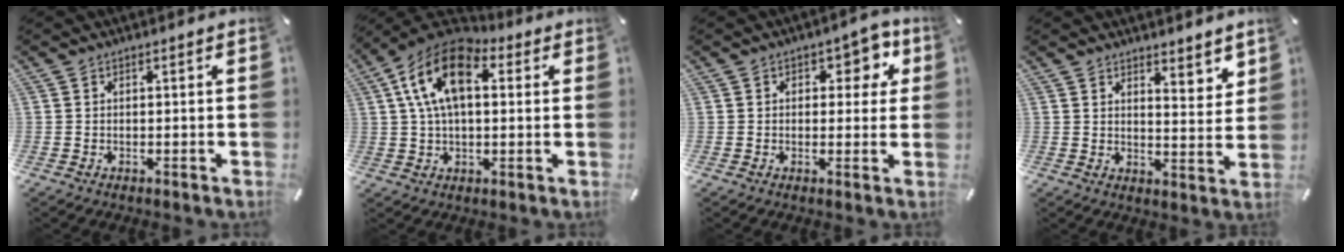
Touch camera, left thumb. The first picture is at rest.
{"total": 14.8, "force": [4.4, 8.5, 11.2], "torque": [-0.226, 0.005, 0.077]}
{"total": 6.3, "force": [2.2, 4.1, 4.2], "torque": [-0.035, -0.006, 0.028]}
{"total": 4.7, "force": [4.4, 1.5, 1.0], "torque": [0.005, -0.047, 0.074]}